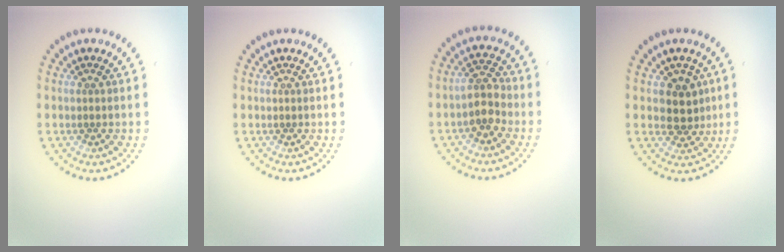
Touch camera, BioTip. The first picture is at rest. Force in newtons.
{"total": 0.0}
{"total": 2.6, "press": 2.5, "slide": 0.9}
{"total": 2.8, "press": 2.5, "slide": 1.3}